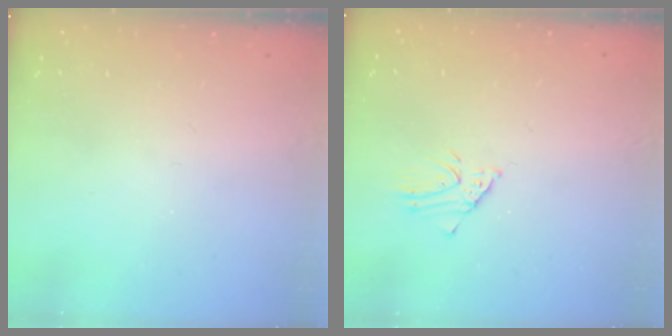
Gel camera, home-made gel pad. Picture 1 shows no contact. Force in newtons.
{"total": 2.3, "press": 2.3, "slide": 0.1}